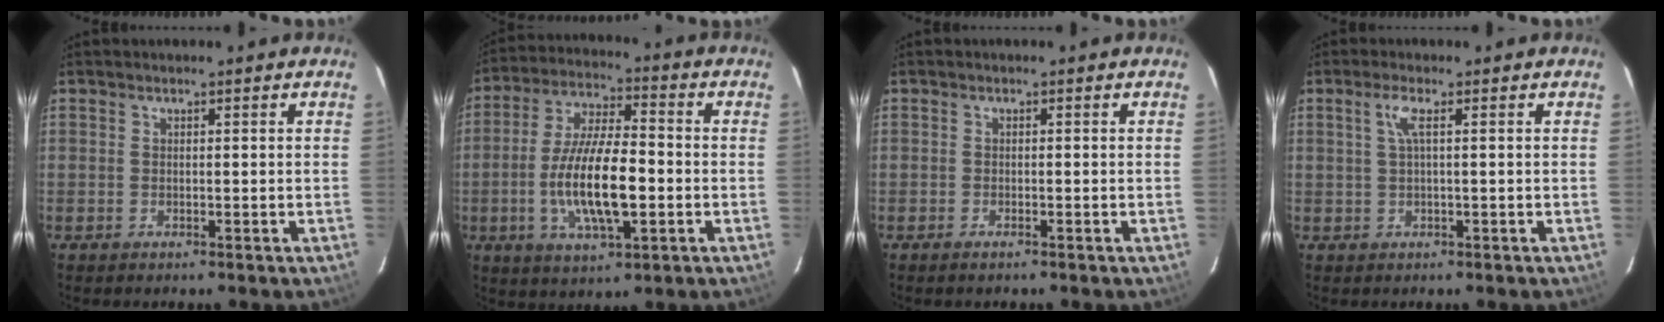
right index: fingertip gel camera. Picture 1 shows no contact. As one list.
[{"total": 14.8, "force": [-3.2, 4.5, 13.7], "torque": [-0.272, -0.005, -0.056]}, {"total": 0.8, "force": [-0.7, 0.1, 0.3], "torque": [-0.007, -0.002, -0.014]}, {"total": 2.3, "force": [0.5, -0.3, 2.2], "torque": [-0.042, 0.002, 0.010]}]